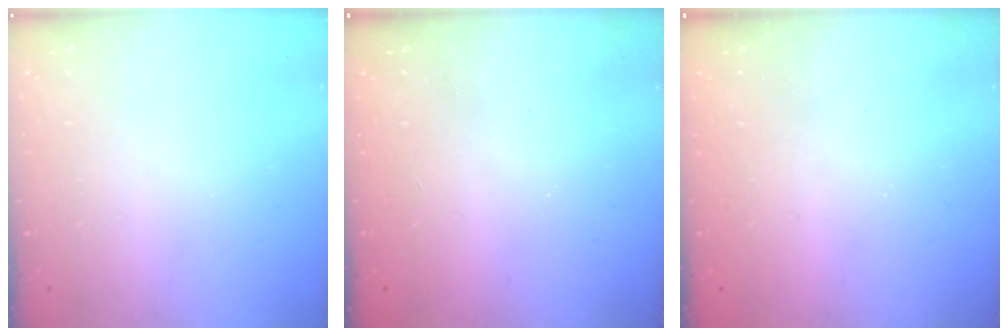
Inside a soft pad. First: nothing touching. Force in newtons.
{"total": 2.5, "press": 2.4, "slide": 0.8}
{"total": 2.4, "press": 2.3, "slide": 0.8}